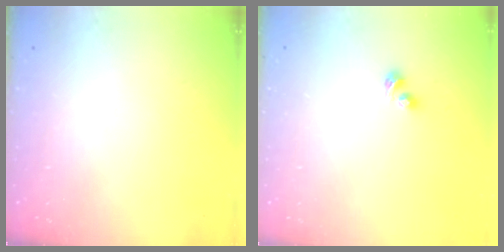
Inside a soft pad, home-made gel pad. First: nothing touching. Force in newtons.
{"total": 3.4, "press": 3.3, "slide": 1.0}